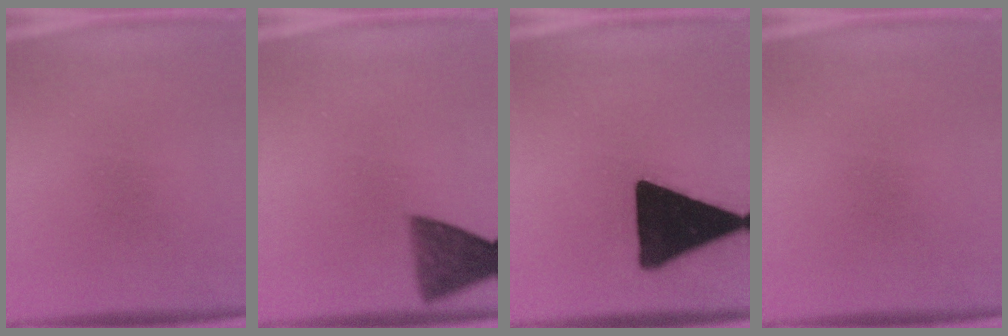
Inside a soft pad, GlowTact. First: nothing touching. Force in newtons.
{"total": 7.2}
{"total": 19.8}
{"total": 0.0}